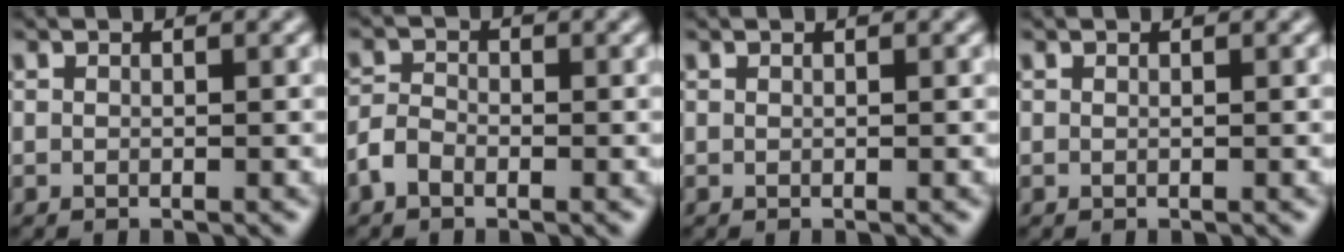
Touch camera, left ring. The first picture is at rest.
{"total": 2.0, "force": [-1.1, 1.2, 1.1], "torque": [-0.021, 0.005, -0.029]}
{"total": 0.0}
{"total": 0.0}